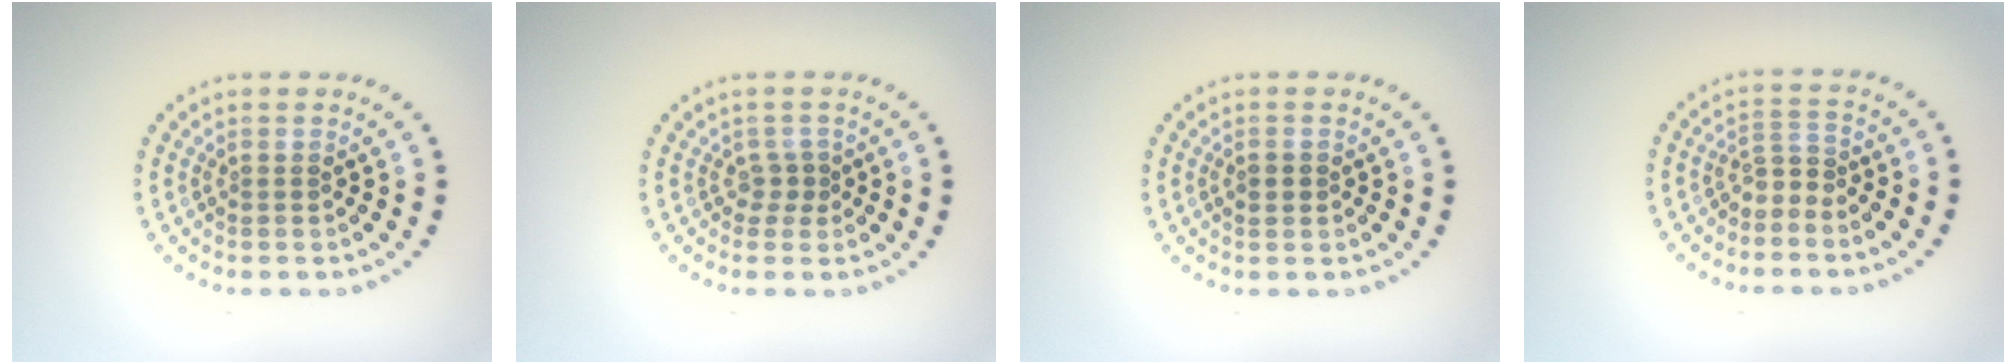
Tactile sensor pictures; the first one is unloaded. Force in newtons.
{"total": 1.2, "press": 0.8, "slide": 0.8}
{"total": 0.7, "press": 0.7, "slide": 0.2}
{"total": 1.8, "press": 1.1, "slide": 1.4}